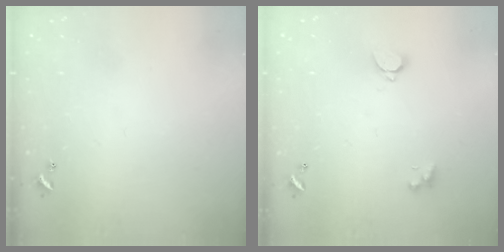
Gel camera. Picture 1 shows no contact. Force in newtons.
{"total": 2.1, "press": 1.8, "slide": 1.0}